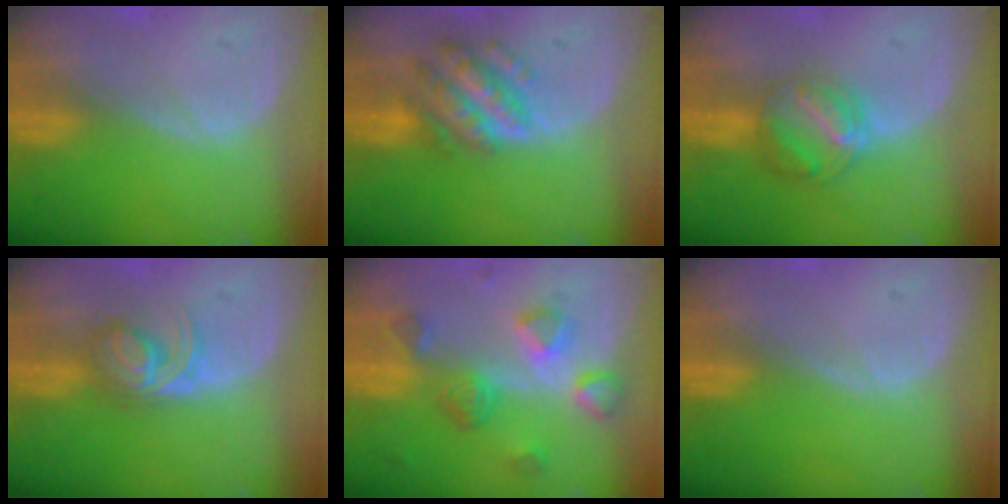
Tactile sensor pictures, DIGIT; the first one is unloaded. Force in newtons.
{"total": 7.6, "press": 7.6, "slide": 0.6}
{"total": 6.1, "press": 5.6, "slide": 2.4}
{"total": 5.9, "press": 5.0, "slide": 3.1}
{"total": 8.0, "press": 7.0, "slide": 3.8}
{"total": 0.0}